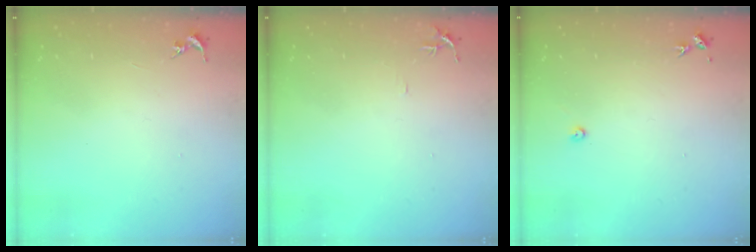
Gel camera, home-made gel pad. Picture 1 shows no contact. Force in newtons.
{"total": 4.7, "press": 4.7, "slide": 0.5}
{"total": 2.4, "press": 2.4, "slide": 0.3}